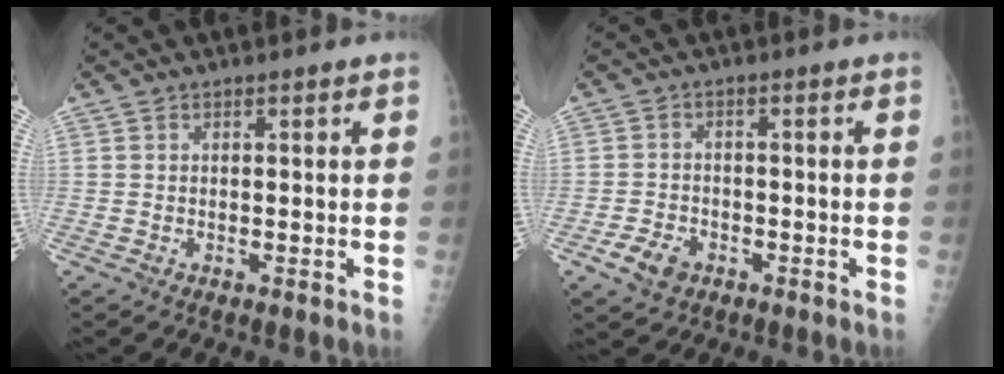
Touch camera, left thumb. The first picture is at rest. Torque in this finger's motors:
{"motor_torque": [-0.54, 0.63, -0.17, 0.18, 0.01]}